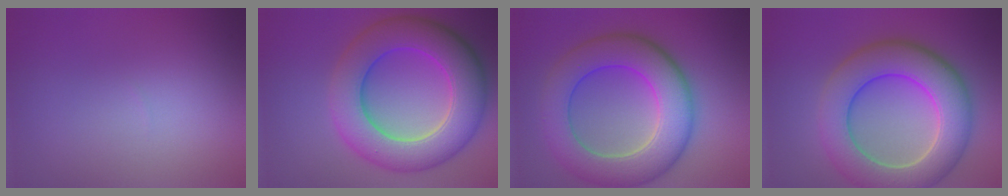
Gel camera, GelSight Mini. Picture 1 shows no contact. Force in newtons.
{"total": 9.5, "press": 9.5, "slide": 0.2}
{"total": 9.1, "press": 9.1, "slide": 0.4}
{"total": 9.2, "press": 9.2, "slide": 0.4}